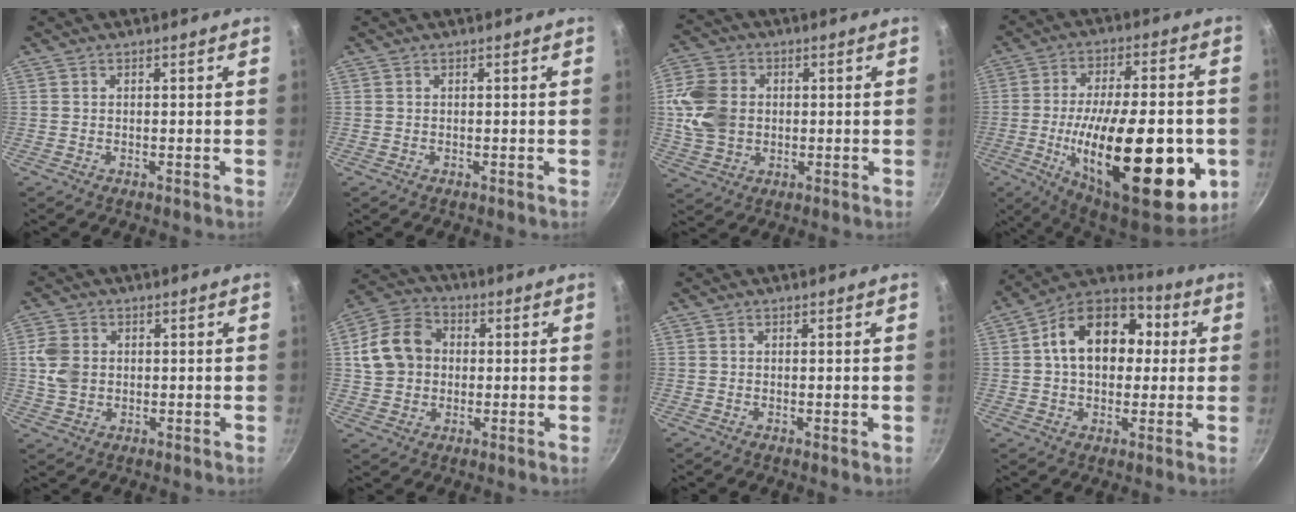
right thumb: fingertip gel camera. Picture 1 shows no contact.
{"total": 0.0}
{"total": 10.9, "force": [0.8, 8.6, 6.6], "torque": [-0.113, 0.005, 0.010]}
{"total": 30.5, "force": [-6.8, 12.0, 27.2], "torque": [-0.394, 0.007, -0.094]}
{"total": 6.4, "force": [0.6, 5.1, 3.7], "torque": [-0.063, 0.002, 0.009]}
{"total": 11.8, "force": [1.2, 9.6, 6.7], "torque": [-0.097, 0.020, 0.008]}
{"total": 0.5, "force": [-0.1, 0.1, 0.5], "torque": [-0.008, -0.002, -0.002]}
{"total": 17.4, "force": [2.7, 12.3, 12.0], "torque": [-0.157, 0.032, 0.023]}